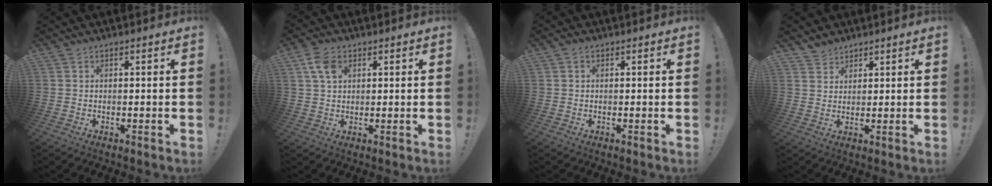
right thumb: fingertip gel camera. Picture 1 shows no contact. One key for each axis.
{"total": 6.2, "fx": 2.4, "fy": 4.1, "fz": 4.0, "tx": -0.086, "ty": 0.004, "tz": 0.049}
{"total": 0.7, "fx": 0.0, "fy": 0.5, "fz": 0.5, "tx": -0.004, "ty": 0.001, "tz": -0.002}
{"total": 3.7, "fx": 3.2, "fy": 1.8, "fz": 0.1, "tx": 0.005, "ty": -0.022, "tz": 0.061}